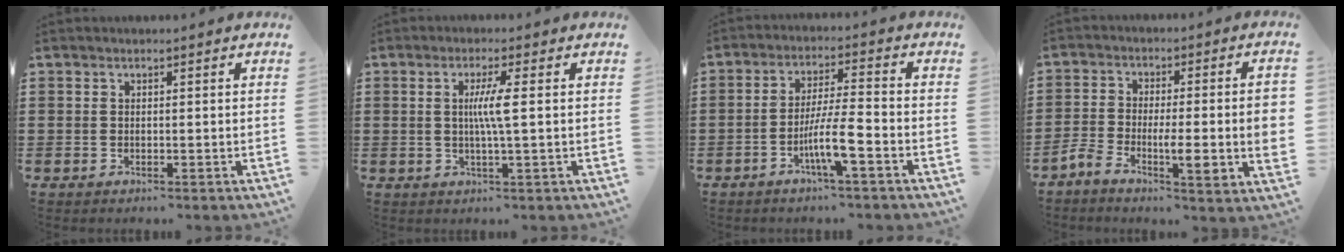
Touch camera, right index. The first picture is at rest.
{"total": 4.0, "force": [0.4, -0.3, 4.0], "torque": [-0.076, -0.007, 0.002]}
{"total": 7.2, "force": [-3.4, 0.4, 6.4], "torque": [-0.126, -0.009, -0.064]}
{"total": 8.0, "force": [-2.0, 1.9, 7.6], "torque": [-0.128, -0.006, -0.040]}